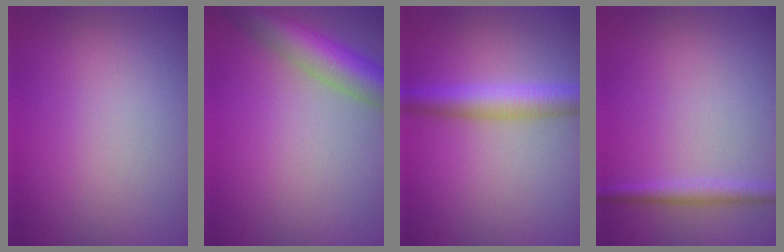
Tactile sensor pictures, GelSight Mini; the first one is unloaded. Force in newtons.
{"total": 6.1, "press": 6.1, "slide": 0.5}
{"total": 4.3, "press": 4.3, "slide": 0.1}
{"total": 1.8, "press": 1.8, "slide": 0.1}